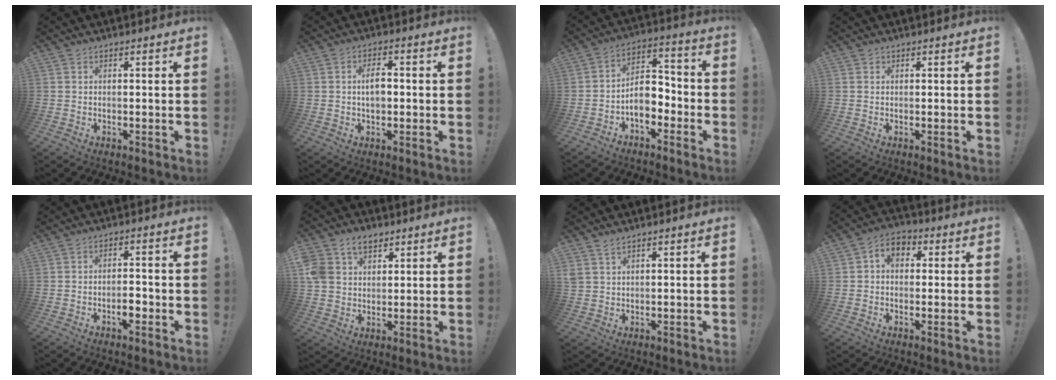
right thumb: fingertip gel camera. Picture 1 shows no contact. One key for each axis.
{"total": 5.3, "fx": 0.1, "fy": 3.1, "fz": 4.3, "tx": -0.064, "ty": 0.003, "tz": -0.004}
{"total": 8.8, "fx": -3.7, "fy": 6.1, "fz": 5.1, "tx": -0.078, "ty": 0.017, "tz": -0.064}
{"total": 0.5, "fx": 0.3, "fy": 0.4, "fz": -0.1, "tx": 0.007, "ty": -0.003, "tz": 0.005}
{"total": 1.9, "fx": -1.2, "fy": 0.8, "fz": 1.3, "tx": -0.012, "ty": 0.001, "tz": -0.021}
{"total": 9.6, "fx": 5.2, "fy": 7.1, "fz": 3.9, "tx": -0.066, "ty": -0.015, "tz": 0.103}
{"total": 2.7, "fx": 2.2, "fy": 1.2, "fz": 1.1, "tx": -0.026, "ty": -0.010, "tz": 0.044}
{"total": 5.9, "fx": 1.1, "fy": 4.8, "fz": 3.3, "tx": -0.053, "ty": 0.006, "tz": 0.023}